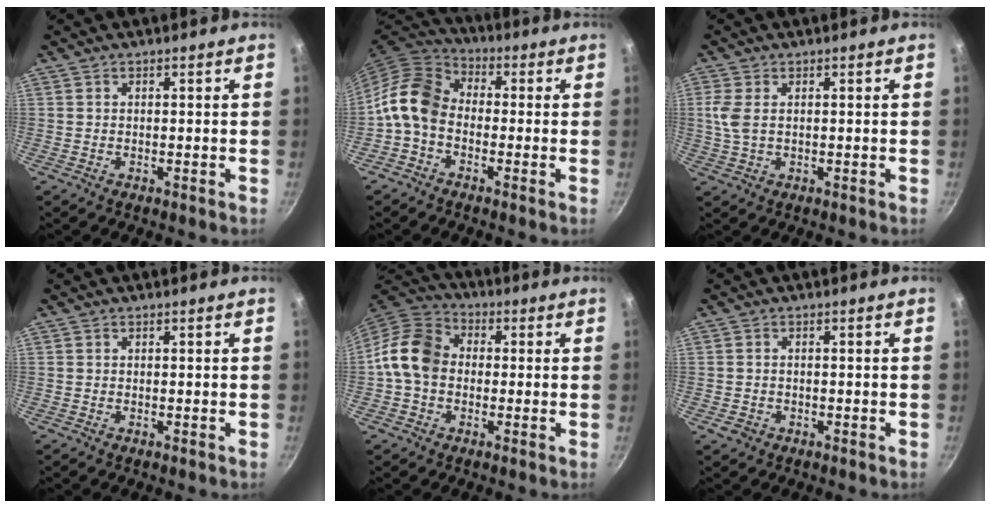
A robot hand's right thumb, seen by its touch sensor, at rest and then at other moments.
{"total": 9.7, "force": [-2.1, 7.1, 6.2], "torque": [-0.102, 0.037, -0.065]}
{"total": 4.1, "force": [0.7, 2.4, 3.3], "torque": [-0.076, 0.000, 0.016]}
{"total": 0.0}
{"total": 11.1, "force": [-0.4, 8.7, 6.8], "torque": [-0.094, 0.026, -0.029]}
{"total": 1.9, "force": [-0.8, 1.5, 0.8], "torque": [-0.014, 0.005, -0.009]}